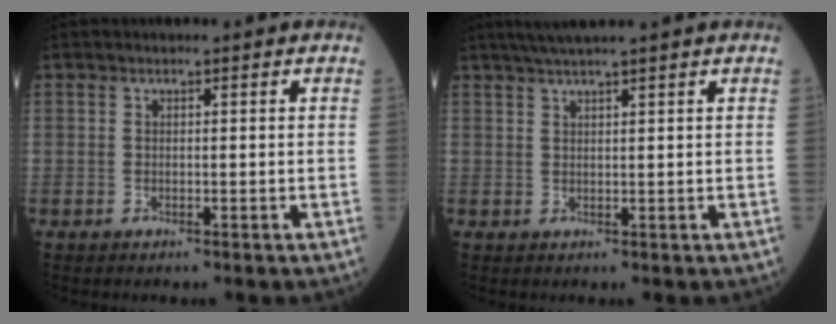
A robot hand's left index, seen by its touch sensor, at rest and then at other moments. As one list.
[{"total": 4.9, "force": [4.0, -1.0, 2.7], "torque": [-0.043, 0.023, 0.072]}]